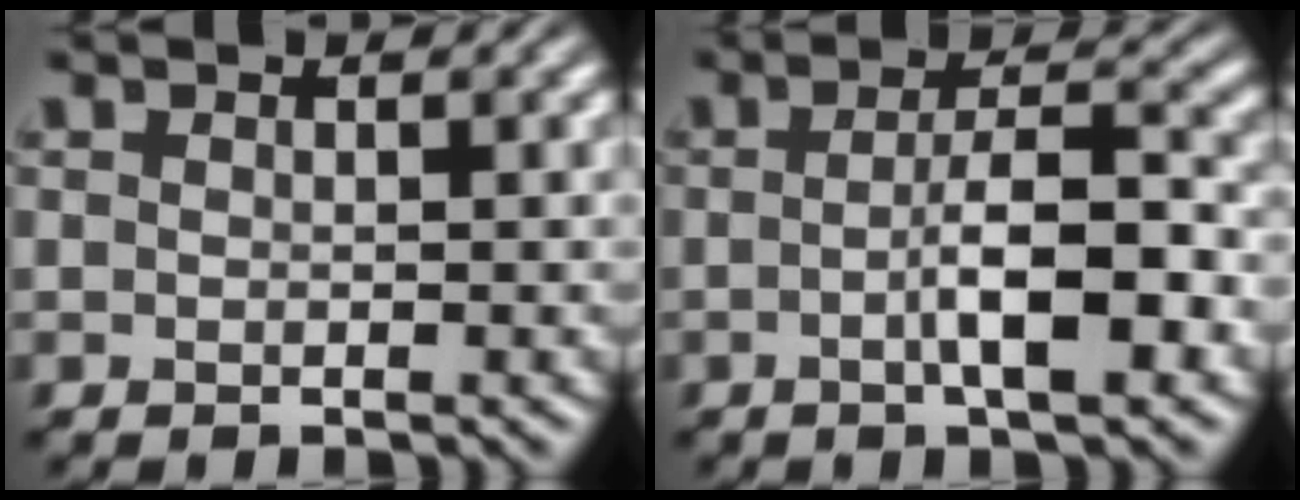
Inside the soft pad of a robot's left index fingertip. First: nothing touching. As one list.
[{"total": 5.4, "force": [-1.2, 1.2, 5.2], "torque": [-0.085, 0.006, -0.022]}]